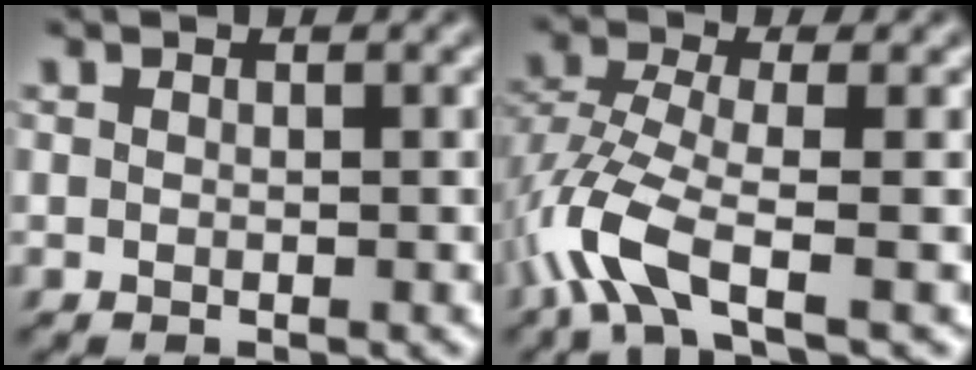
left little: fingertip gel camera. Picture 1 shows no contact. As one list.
[{"total": 5.8, "force": [-3.1, 1.7, 4.6], "torque": [-0.110, 0.000, -0.075]}]